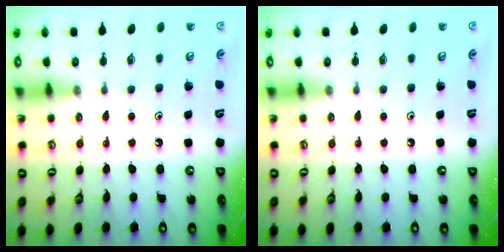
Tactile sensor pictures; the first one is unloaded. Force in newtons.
{"total": 0.0}